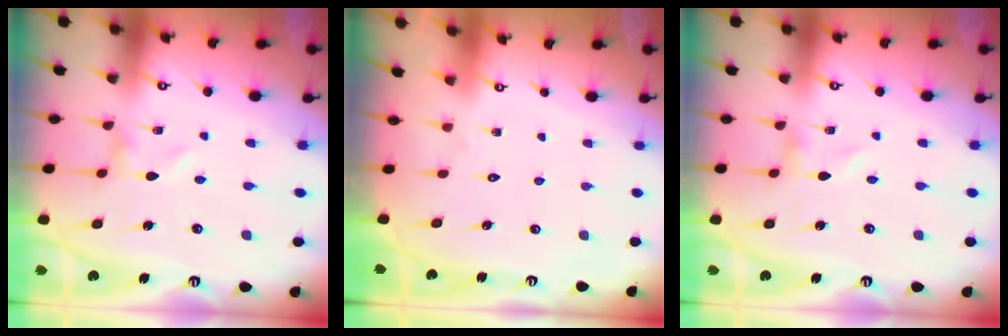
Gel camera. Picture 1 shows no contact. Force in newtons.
{"total": 1.5, "press": 1.5, "slide": 0.1}
{"total": 0.0}